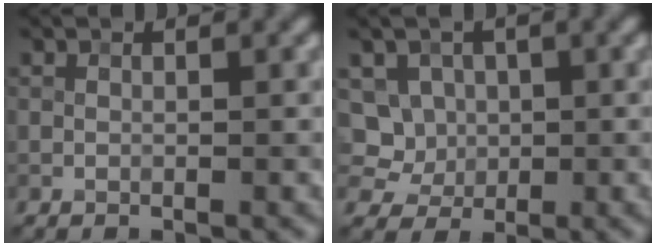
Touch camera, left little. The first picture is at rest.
{"total": 5.3, "force": [0.8, 4.9, 1.9], "torque": [-0.035, 0.021, 0.012]}